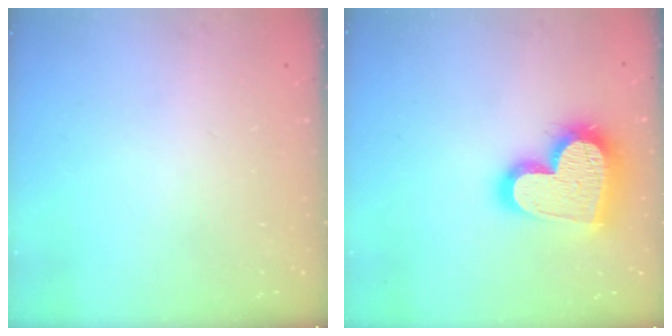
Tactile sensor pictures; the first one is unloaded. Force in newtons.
{"total": 21.6, "press": 21.6, "slide": 1.8}